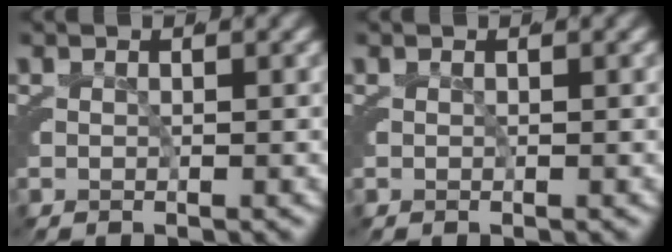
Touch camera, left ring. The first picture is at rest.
{"total": 0.0}